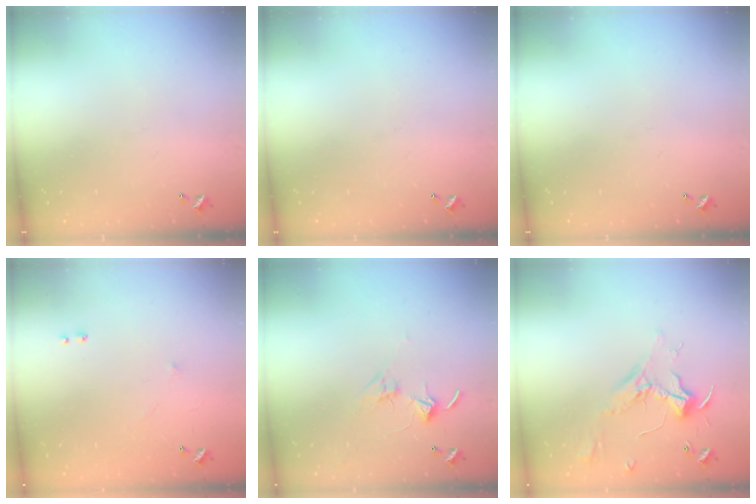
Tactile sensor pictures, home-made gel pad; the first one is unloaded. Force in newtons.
{"total": 0.0}
{"total": 0.0}
{"total": 6.1, "press": 6.0, "slide": 0.8}
{"total": 2.8, "press": 2.8, "slide": 0.2}
{"total": 2.3, "press": 2.2, "slide": 0.9}